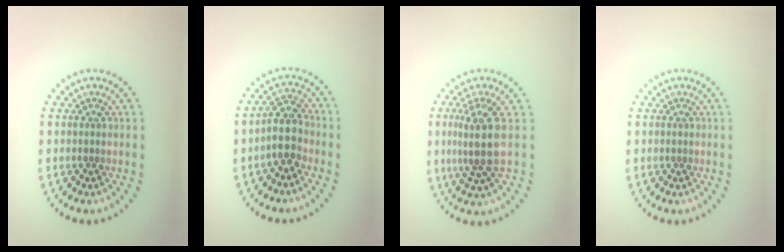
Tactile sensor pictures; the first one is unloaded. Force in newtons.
{"total": 2.9, "press": 2.5, "slide": 1.5}
{"total": 4.0, "press": 3.2, "slide": 2.3}
{"total": 0.0}